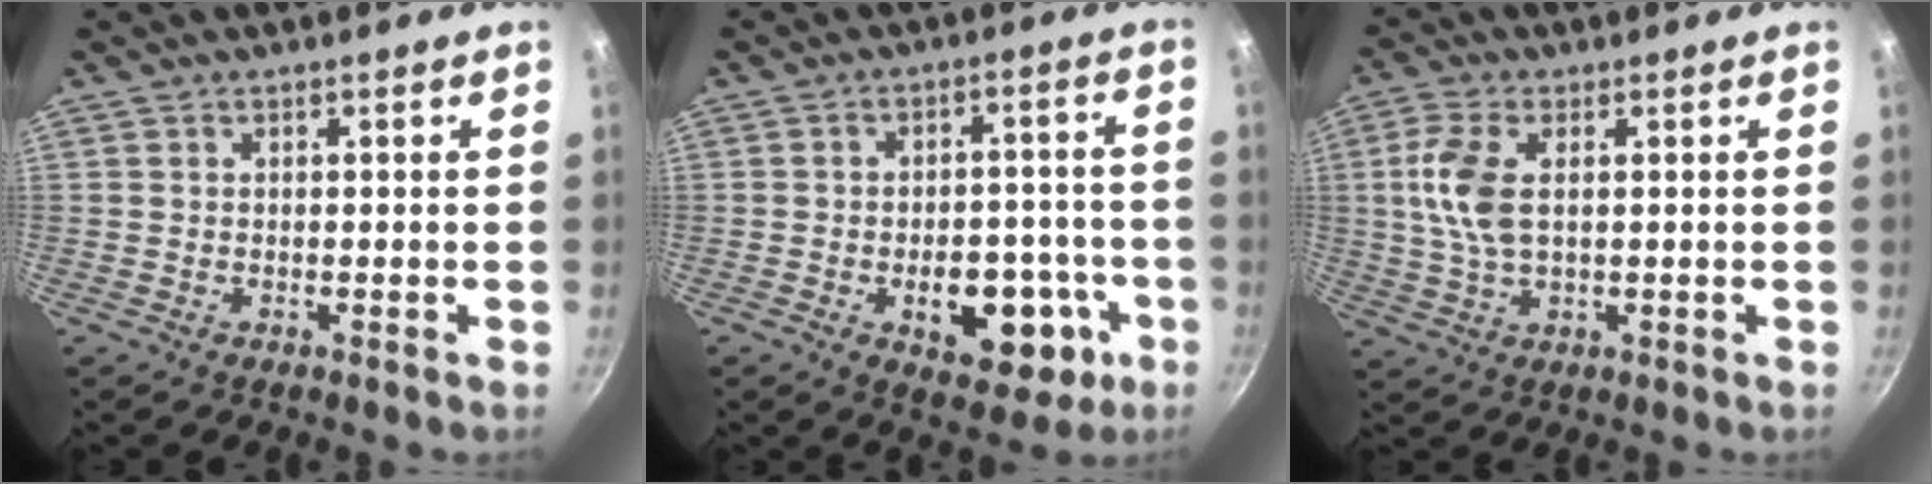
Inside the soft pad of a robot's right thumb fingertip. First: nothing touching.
{"total": 13.6, "force": [-4.6, 8.0, 10.1], "torque": [-0.100, 0.025, -0.054]}
{"total": 8.6, "force": [1.4, 4.6, 7.2], "torque": [-0.150, 0.006, 0.026]}